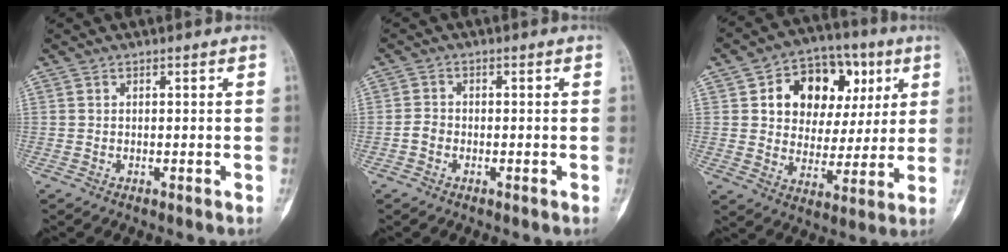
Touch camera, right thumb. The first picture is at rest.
{"total": 2.0, "force": [-0.8, 1.5, 0.9], "torque": [-0.013, 0.008, -0.019]}
{"total": 17.3, "force": [5.5, 12.3, 10.8], "torque": [-0.108, 0.007, 0.092]}